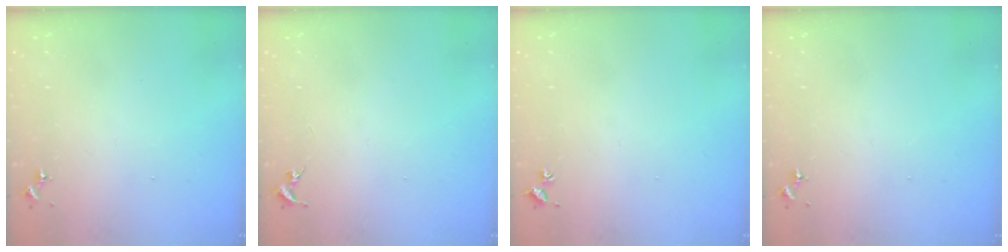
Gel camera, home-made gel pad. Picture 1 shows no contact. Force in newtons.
{"total": 0.0}
{"total": 2.1, "press": 2.1, "slide": 0.2}
{"total": 0.0}